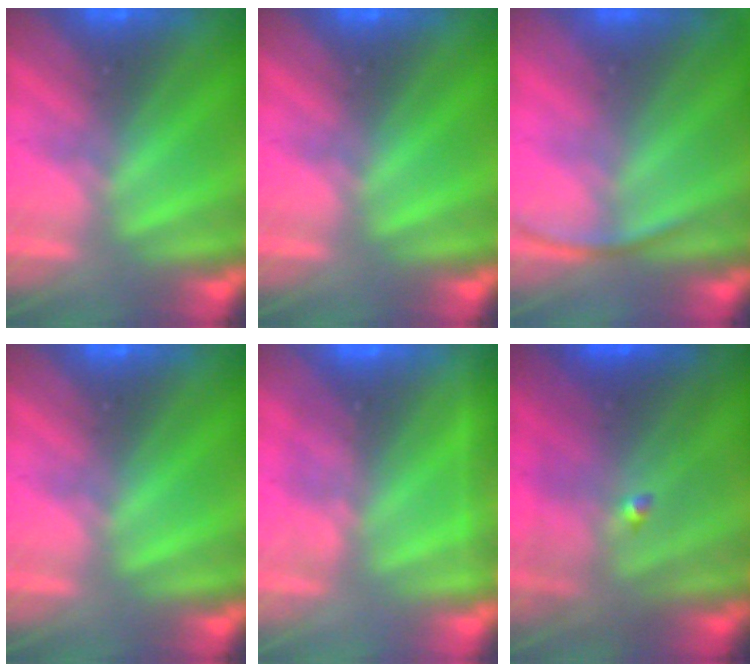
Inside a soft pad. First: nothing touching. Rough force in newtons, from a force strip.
{"total": 0.0}
{"total": 2.5}
{"total": 0.0}
{"total": 2.2}
{"total": 4.6}